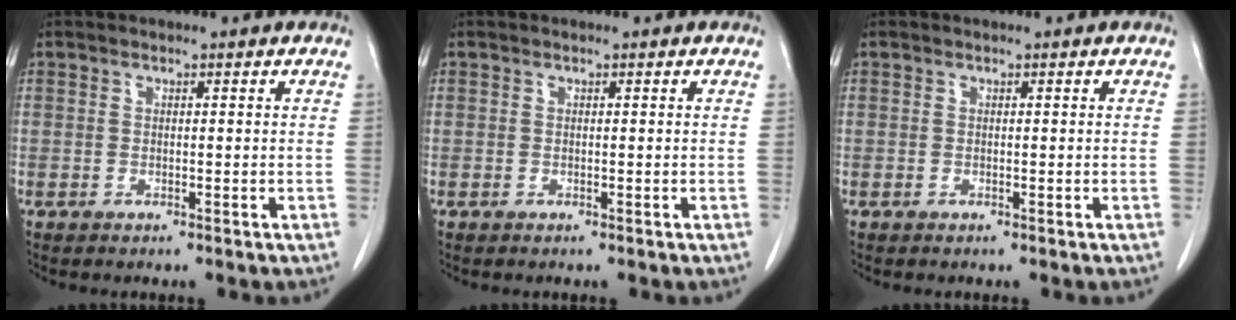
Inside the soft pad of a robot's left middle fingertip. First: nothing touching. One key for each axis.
{"total": 0.0}
{"total": 0.0}